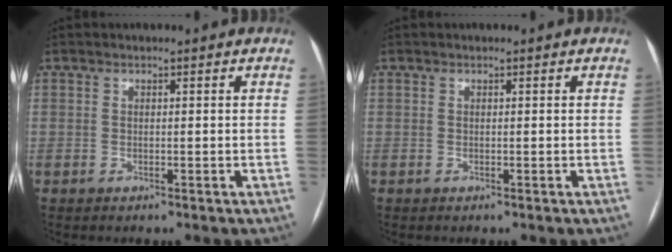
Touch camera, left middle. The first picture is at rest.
{"total": 0.0}